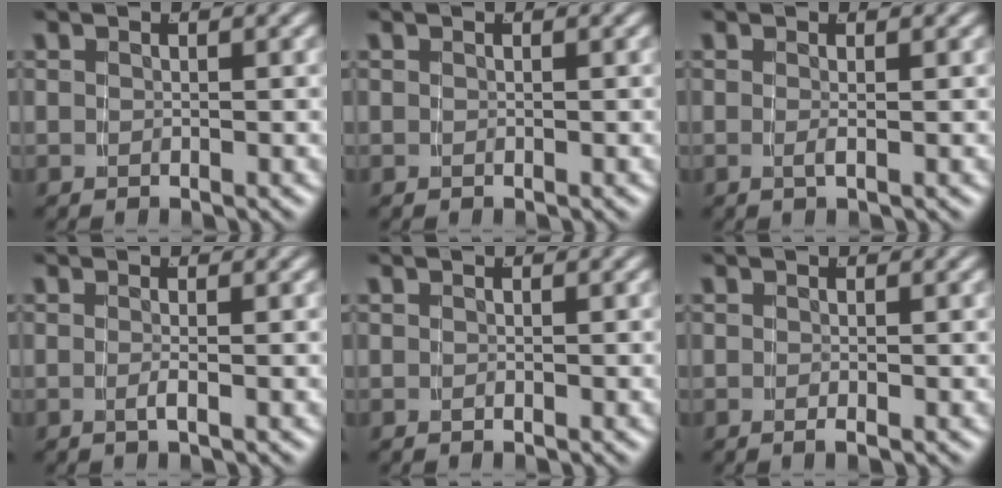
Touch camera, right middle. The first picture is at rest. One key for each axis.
{"total": 0.0}
{"total": 0.8, "fx": -0.3, "fy": -0.5, "fz": 0.6, "tx": -0.017, "ty": -0.007, "tz": -0.001}
{"total": 1.1, "fx": -0.6, "fy": -0.6, "fz": 0.7, "tx": -0.017, "ty": -0.006, "tz": -0.008}
{"total": 0.0}
{"total": 0.8, "fx": -0.4, "fy": -0.5, "fz": 0.4, "tx": -0.009, "ty": -0.001, "tz": -0.006}